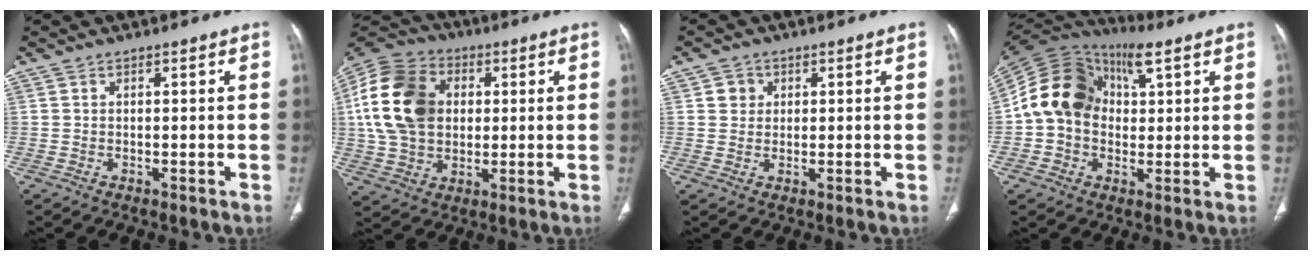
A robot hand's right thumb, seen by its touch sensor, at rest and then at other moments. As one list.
[{"total": 19.5, "force": [2.7, 14.5, 12.7], "torque": [-0.235, 0.016, 0.047]}, {"total": 2.9, "force": [0.9, 2.6, 0.7], "torque": [0.003, -0.002, 0.012]}, {"total": 16.5, "force": [4.7, 10.5, 11.7], "torque": [-0.184, 0.031, 0.076]}]